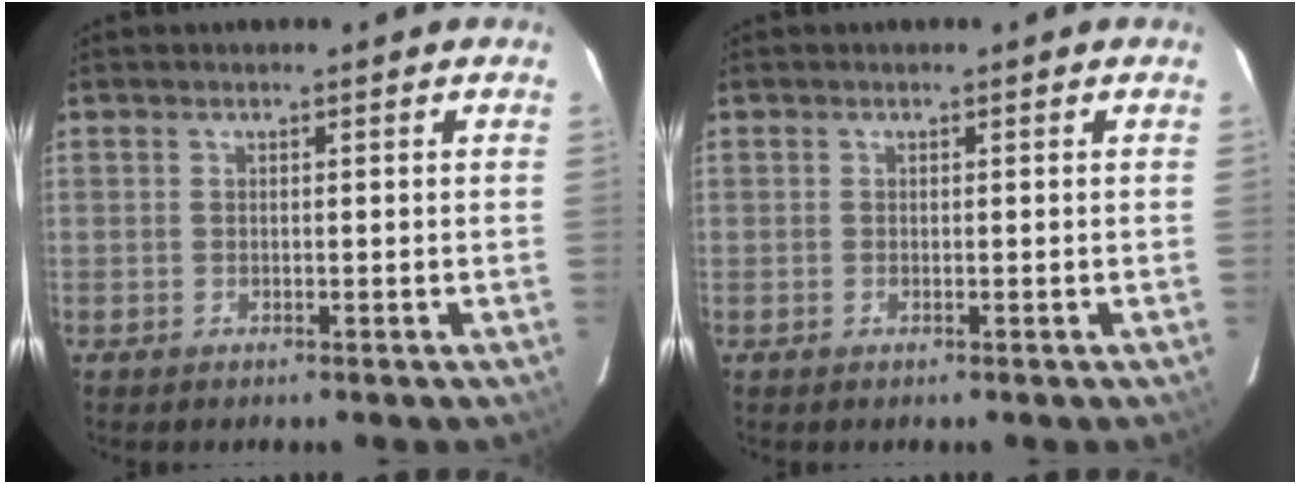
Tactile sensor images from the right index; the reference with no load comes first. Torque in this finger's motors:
{"motor_torque": [0.22, 0.20, 0.02, 0.01]}